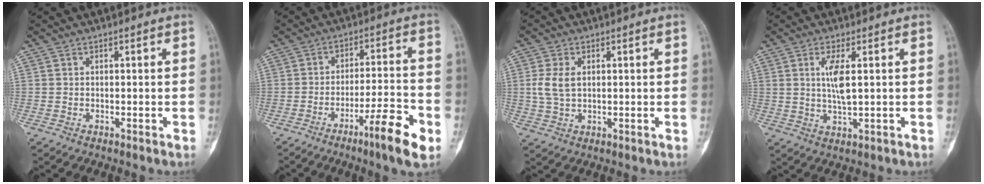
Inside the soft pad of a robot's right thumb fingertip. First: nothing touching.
{"total": 11.0, "force": [-5.7, 1.2, 9.3], "torque": [-0.148, 0.027, -0.089]}
{"total": 5.0, "force": [0.9, 3.0, 3.9], "torque": [-0.087, 0.004, 0.021]}
{"total": 5.2, "force": [1.1, 1.0, 4.9], "torque": [-0.107, -0.012, 0.026]}